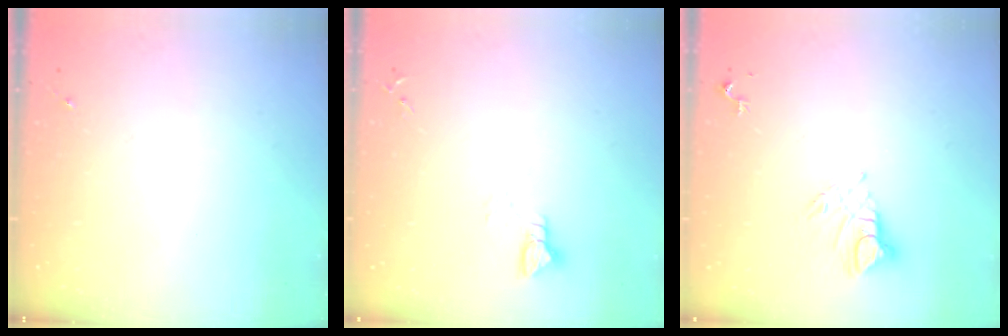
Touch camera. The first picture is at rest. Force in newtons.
{"total": 3.0, "press": 3.0, "slide": 0.3}
{"total": 7.6, "press": 7.6, "slide": 0.7}